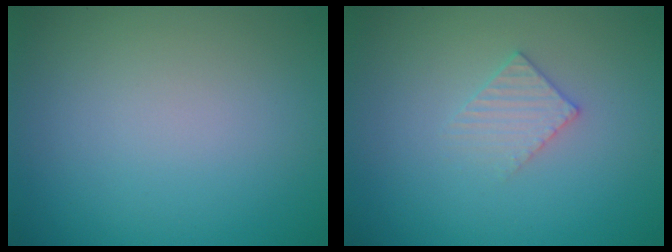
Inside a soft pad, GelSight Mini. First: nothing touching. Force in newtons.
{"total": 1.9, "press": 1.9, "slide": 0.2}